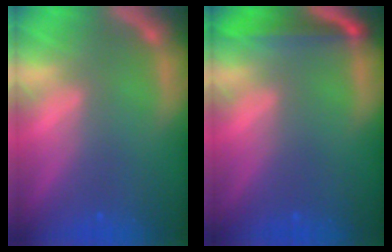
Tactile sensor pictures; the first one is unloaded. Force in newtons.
{"total": 4.0}